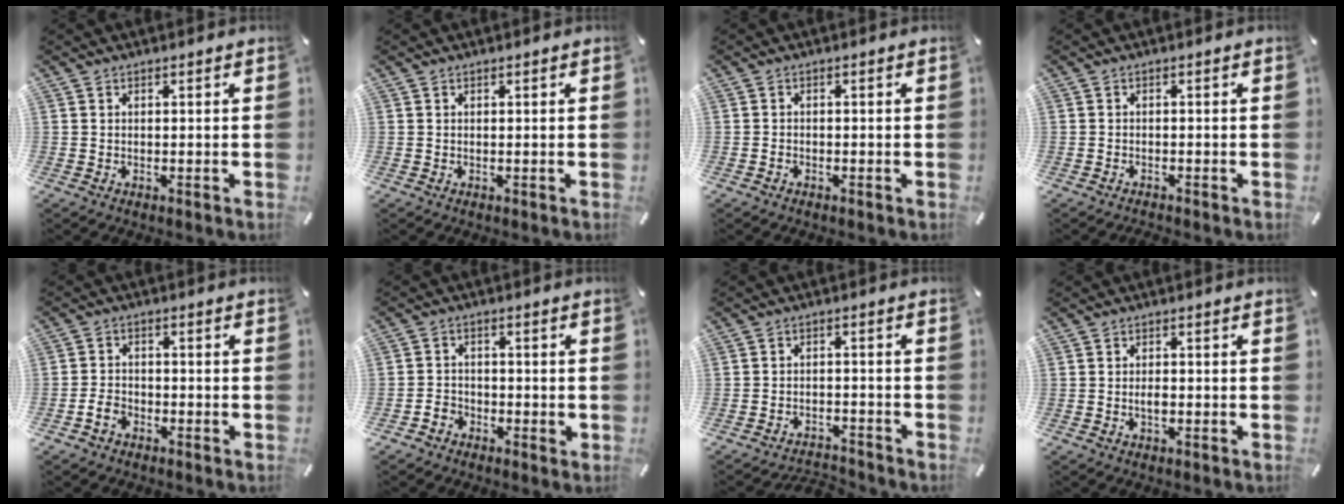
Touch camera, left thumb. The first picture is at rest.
{"total": 0.0}
{"total": 1.1, "force": [-0.8, 0.6, 0.5], "torque": [-0.010, 0.001, -0.016]}
{"total": 1.2, "force": [-1.2, 0.3, 0.2], "torque": [-0.006, 0.004, -0.025]}
{"total": 3.8, "force": [-2.2, 2.7, 1.7], "torque": [-0.035, 0.008, -0.042]}
{"total": 3.6, "force": [-2.1, 2.6, 1.2], "torque": [-0.018, 0.012, -0.041]}
{"total": 3.6, "force": [-3.3, 1.3, 0.7], "torque": [-0.013, 0.017, -0.065]}
{"total": 2.0, "force": [-0.6, 1.0, 1.6], "torque": [-0.031, 0.003, -0.012]}